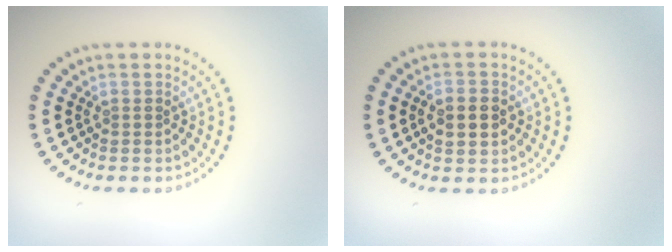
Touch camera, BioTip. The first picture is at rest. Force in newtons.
{"total": 3.5, "press": 3.4, "slide": 0.2}